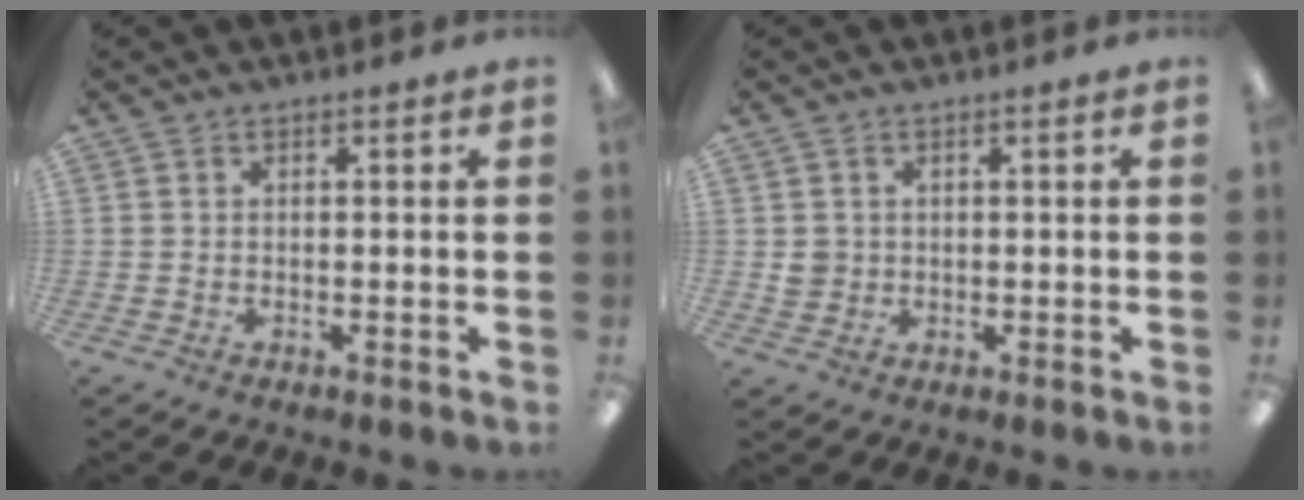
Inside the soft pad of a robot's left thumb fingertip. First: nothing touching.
{"total": 2.9, "force": [0.5, 2.8, 0.6], "torque": [-0.015, 0.004, 0.010]}